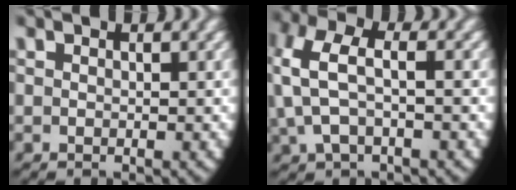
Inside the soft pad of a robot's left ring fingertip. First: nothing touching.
{"total": 6.0, "force": [1.1, 4.1, 4.2], "torque": [-0.113, 0.003, 0.017]}